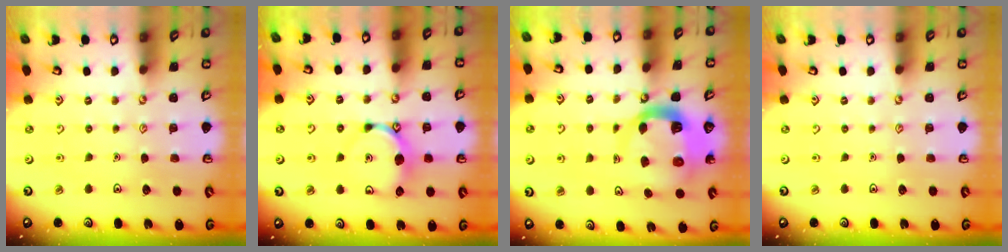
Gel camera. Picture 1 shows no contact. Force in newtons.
{"total": 9.1, "press": 9.1, "slide": 0.4}
{"total": 10.0, "press": 9.9, "slide": 1.3}
{"total": 0.0}